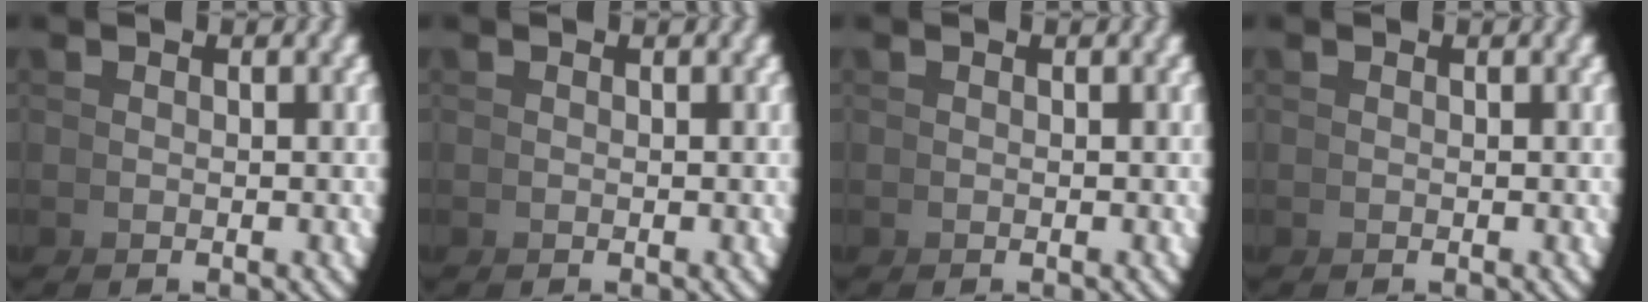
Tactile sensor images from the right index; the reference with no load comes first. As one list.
[{"total": 0.0}, {"total": 0.0}, {"total": 0.0}]